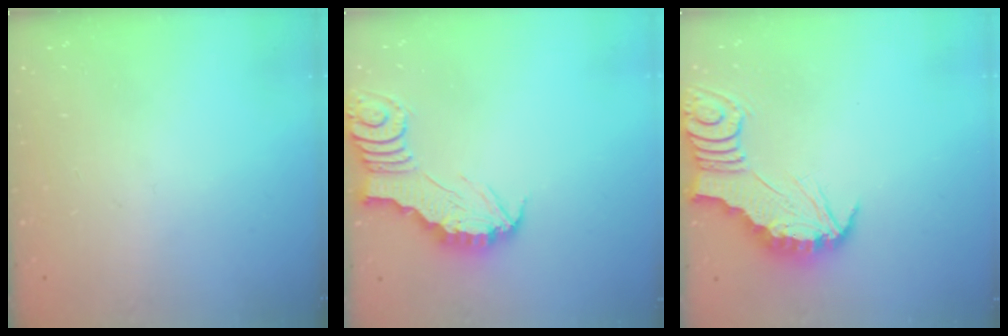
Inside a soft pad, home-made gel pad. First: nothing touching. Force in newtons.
{"total": 2.5, "press": 2.5, "slide": 0.1}
{"total": 2.7, "press": 2.7, "slide": 0.3}